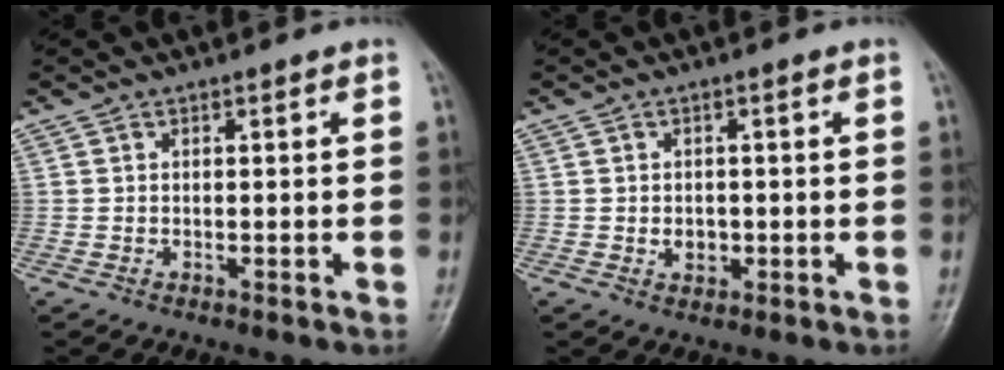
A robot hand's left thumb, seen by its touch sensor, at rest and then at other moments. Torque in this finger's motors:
{"motor_torque": [-0.03, 0.08, 0.15, 0.00, 0.00]}